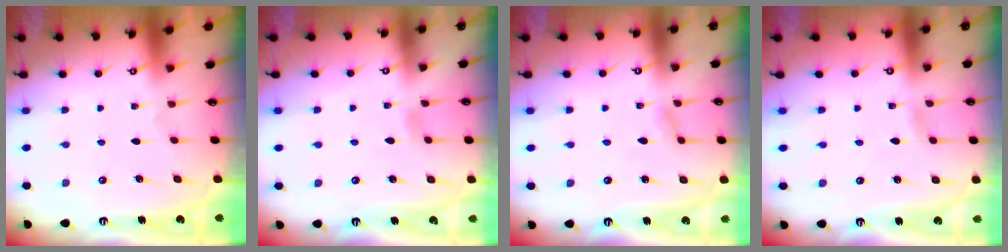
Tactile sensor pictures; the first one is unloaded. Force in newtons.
{"total": 3.3, "press": 3.3, "slide": 0.3}
{"total": 3.7, "press": 3.7, "slide": 0.3}
{"total": 0.5, "press": 0.5, "slide": 0.1}